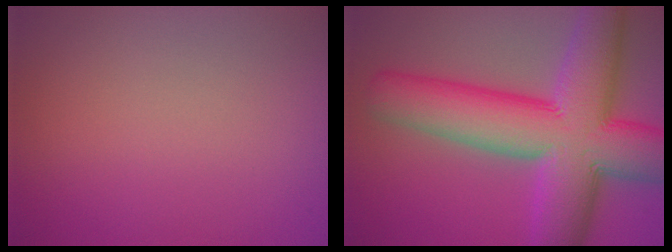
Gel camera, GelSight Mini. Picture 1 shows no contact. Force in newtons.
{"total": 14.0, "press": 14.0, "slide": 0.4}